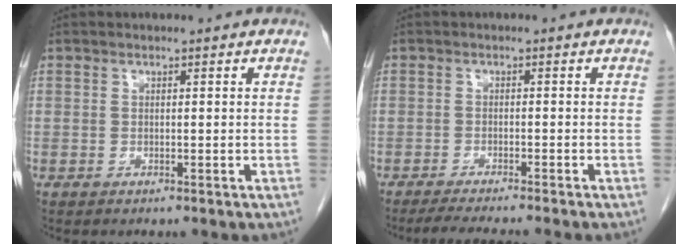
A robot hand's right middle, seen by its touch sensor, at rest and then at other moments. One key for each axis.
{"total": 5.7, "fx": -4.9, "fy": -0.8, "fz": 2.6, "tx": -0.038, "ty": -0.018, "tz": -0.079}